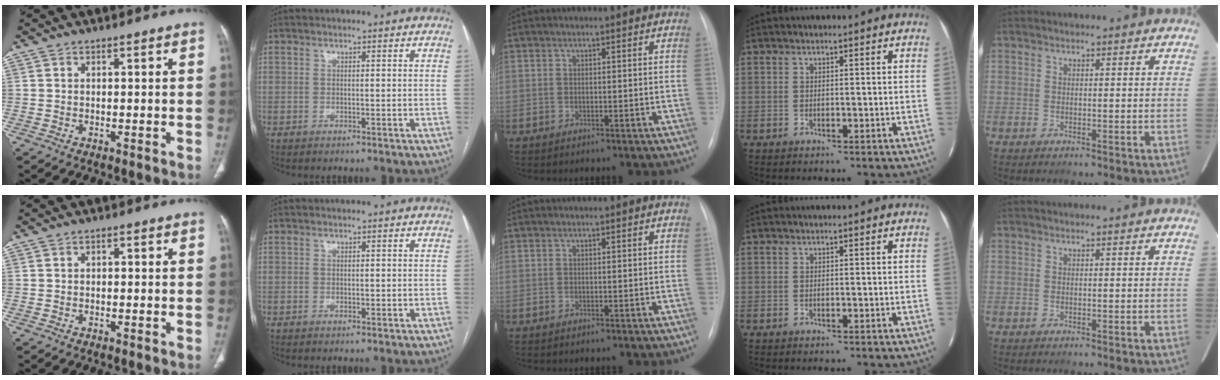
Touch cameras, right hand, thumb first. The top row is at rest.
{"thumb": {"total": 0.8, "force": [0.1, 0.6, 0.5], "torque": [-0.005, 0.003, -0.002]}, "index": {"total": 1.0, "force": [0.0, 0.6, 0.8], "torque": [-0.011, -0.001, 0.002]}}